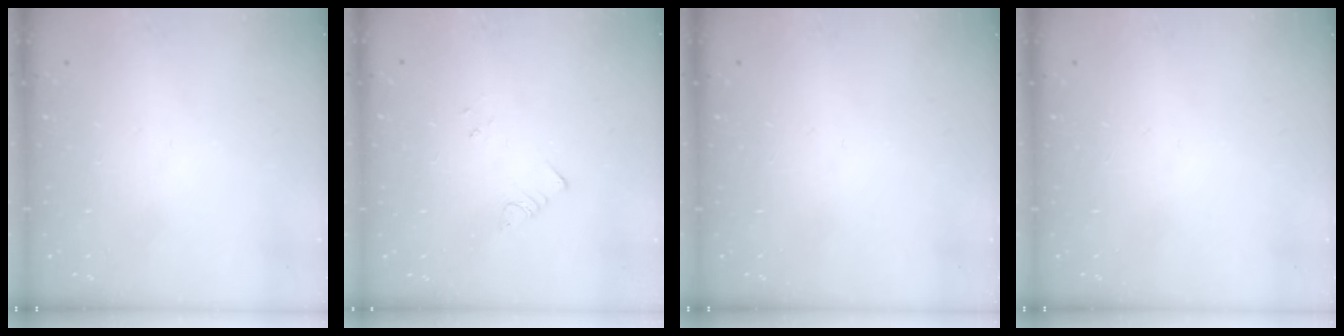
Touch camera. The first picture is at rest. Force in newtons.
{"total": 5.3, "press": 5.2, "slide": 0.6}
{"total": 0.0}
{"total": 0.0}